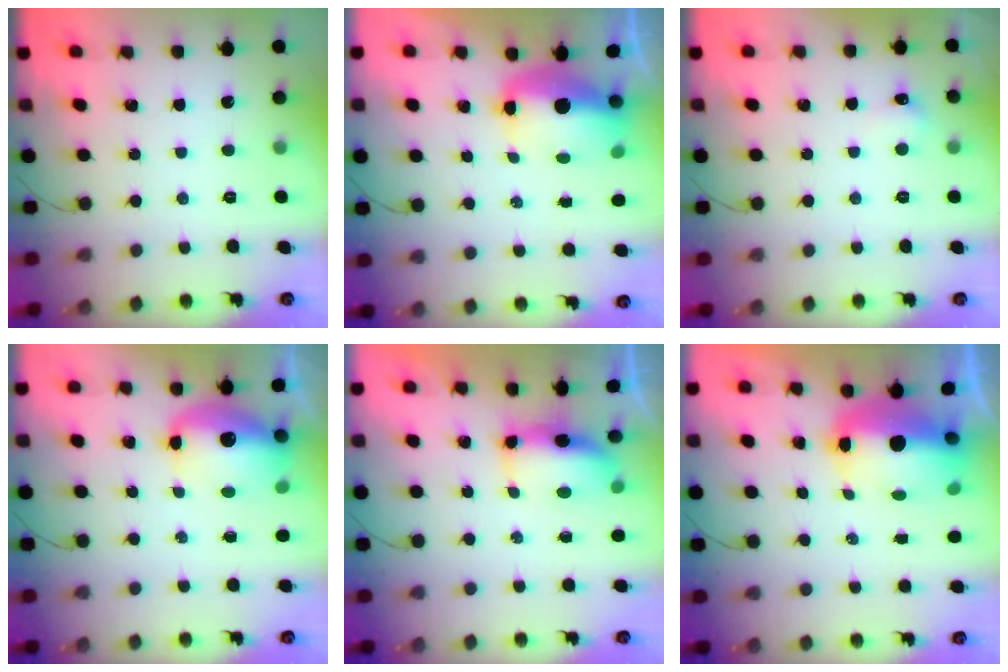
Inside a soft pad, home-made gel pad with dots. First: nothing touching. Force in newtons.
{"total": 10.5, "press": 10.2, "slide": 2.5}
{"total": 4.2, "press": 4.1, "slide": 1.0}
{"total": 12.3, "press": 12.0, "slide": 2.7}
{"total": 7.0, "press": 7.0, "slide": 0.7}
{"total": 11.7, "press": 11.5, "slide": 2.1}